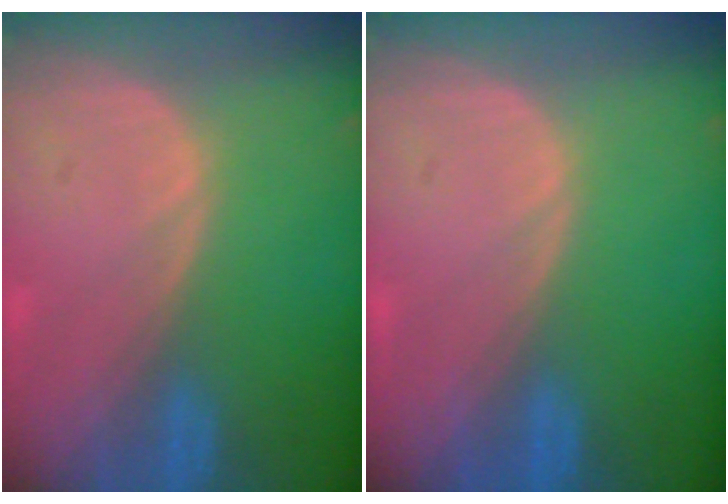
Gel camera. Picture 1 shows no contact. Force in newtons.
{"total": 0.0}